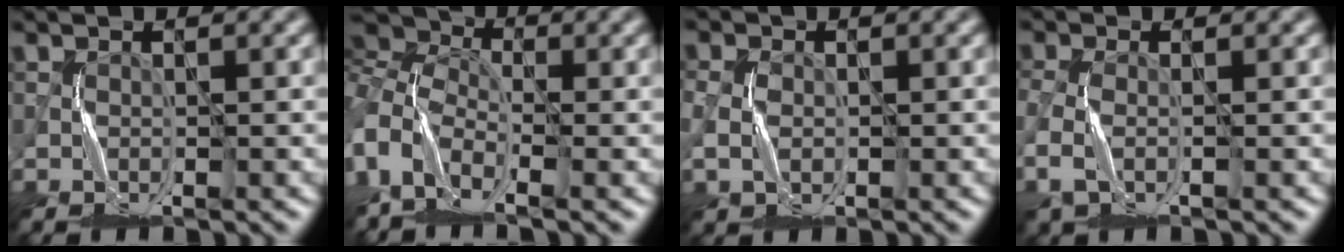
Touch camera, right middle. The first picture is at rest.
{"total": 8.3, "force": [-1.3, 5.4, 6.1], "torque": [-0.142, 0.008, -0.018]}
{"total": 2.1, "force": [-0.1, 1.8, 1.1], "torque": [-0.035, 0.001, -0.003]}
{"total": 2.6, "force": [-1.2, 1.5, 1.8], "torque": [-0.063, -0.005, -0.029]}